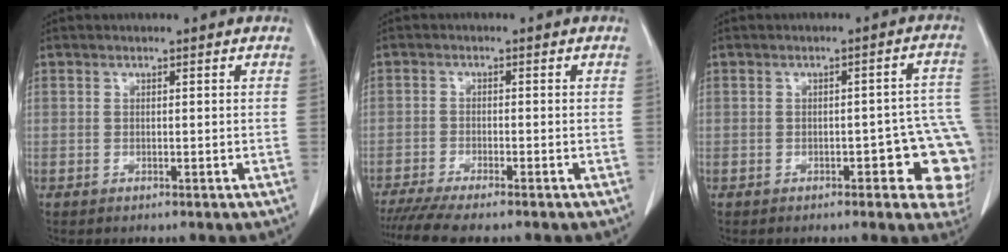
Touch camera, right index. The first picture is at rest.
{"total": 8.0, "force": [-6.7, 0.5, 4.3], "torque": [-0.063, -0.017, -0.109]}
{"total": 9.4, "force": [-2.9, 3.4, 8.3], "torque": [-0.065, 0.013, -0.034]}